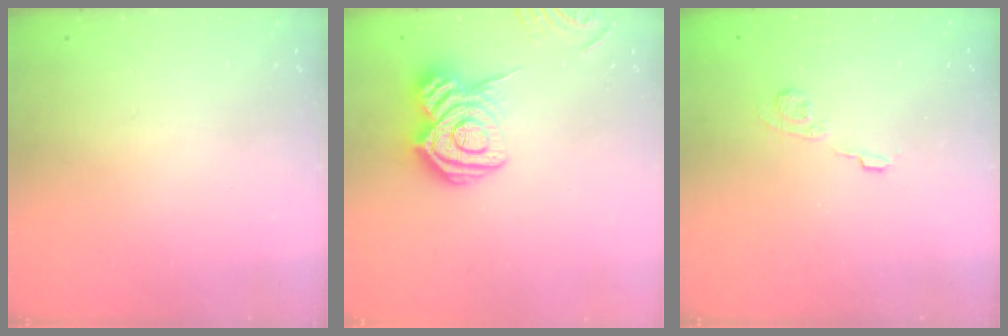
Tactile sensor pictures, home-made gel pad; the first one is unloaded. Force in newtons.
{"total": 14.7, "press": 14.6, "slide": 1.0}
{"total": 5.2, "press": 5.1, "slide": 0.9}